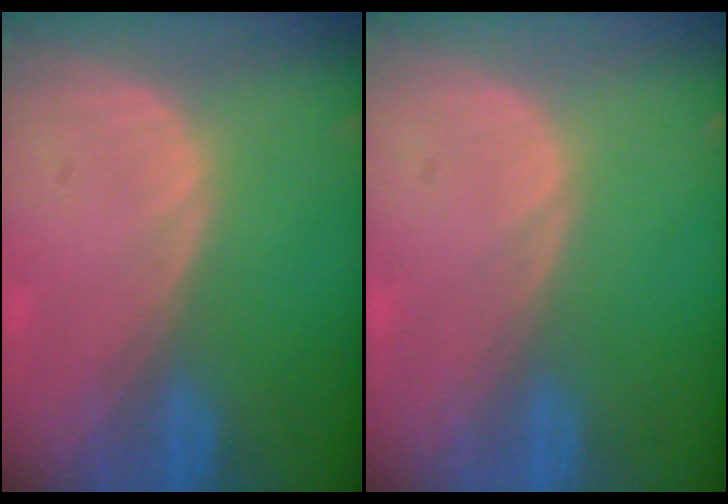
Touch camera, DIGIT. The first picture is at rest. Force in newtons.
{"total": 0.0}